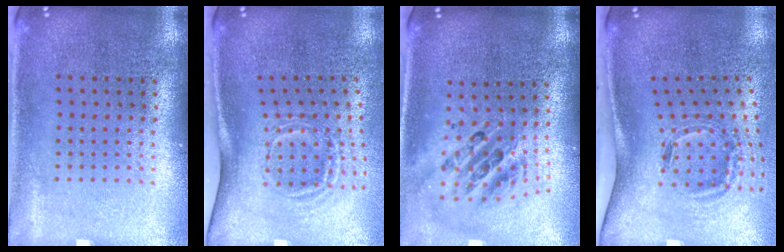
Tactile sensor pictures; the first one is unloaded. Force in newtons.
{"total": 1.9, "press": 1.2, "slide": 1.4}
{"total": 2.4, "press": 1.7, "slide": 1.6}
{"total": 1.9, "press": 1.2, "slide": 1.5}